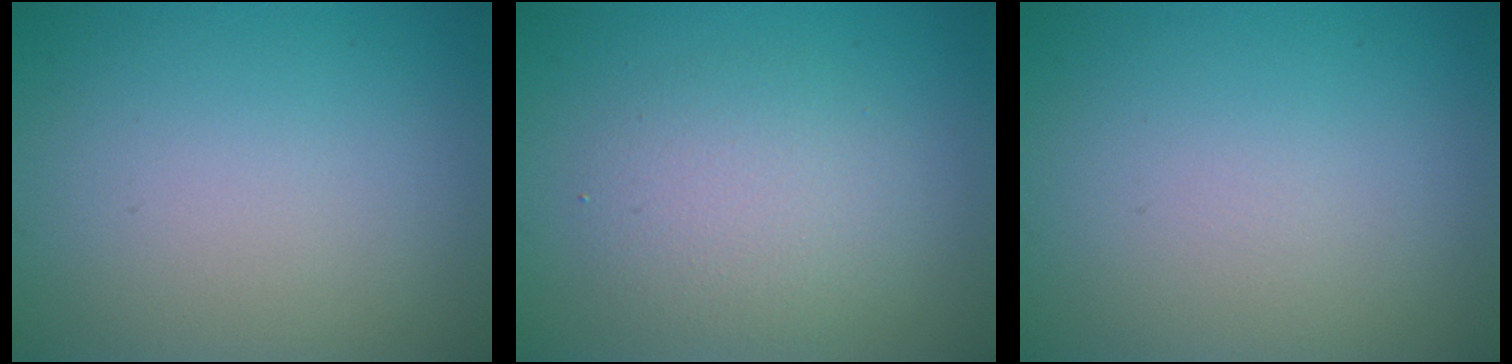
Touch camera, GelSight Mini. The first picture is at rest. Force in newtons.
{"total": 3.5, "press": 3.5, "slide": 0.3}
{"total": 0.0}